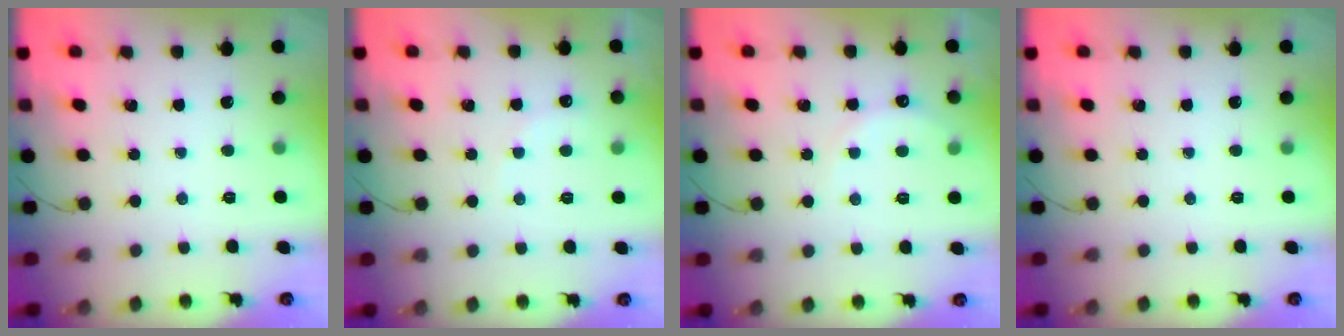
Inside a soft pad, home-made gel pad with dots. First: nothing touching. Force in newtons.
{"total": 6.3, "press": 6.1, "slide": 1.3}
{"total": 7.2, "press": 7.0, "slide": 1.6}
{"total": 0.0}